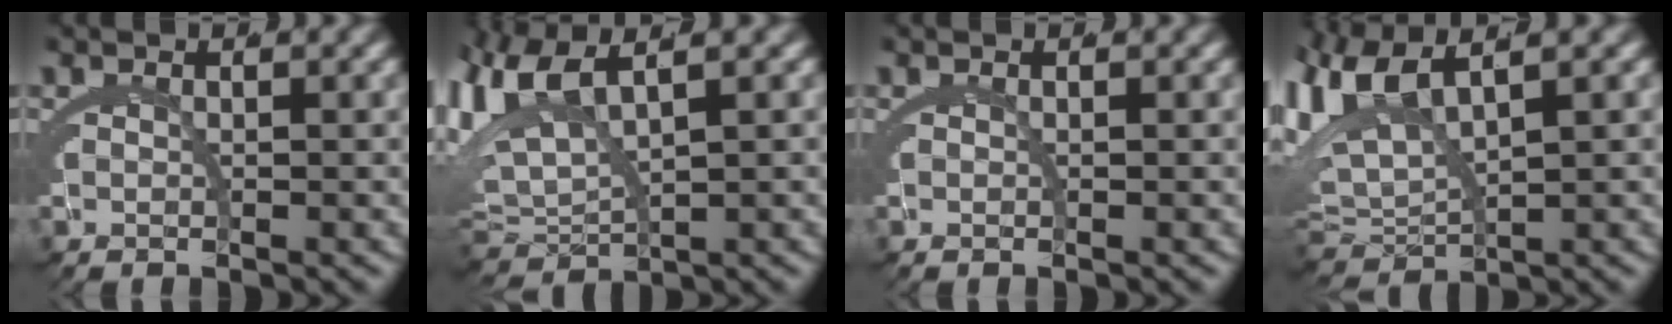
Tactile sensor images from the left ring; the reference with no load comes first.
{"total": 7.6, "force": [1.4, 5.4, 5.2], "torque": [-0.146, -0.019, 0.034]}
{"total": 0.0}
{"total": 8.4, "force": [1.4, 6.2, 5.5], "torque": [-0.155, -0.019, 0.030]}